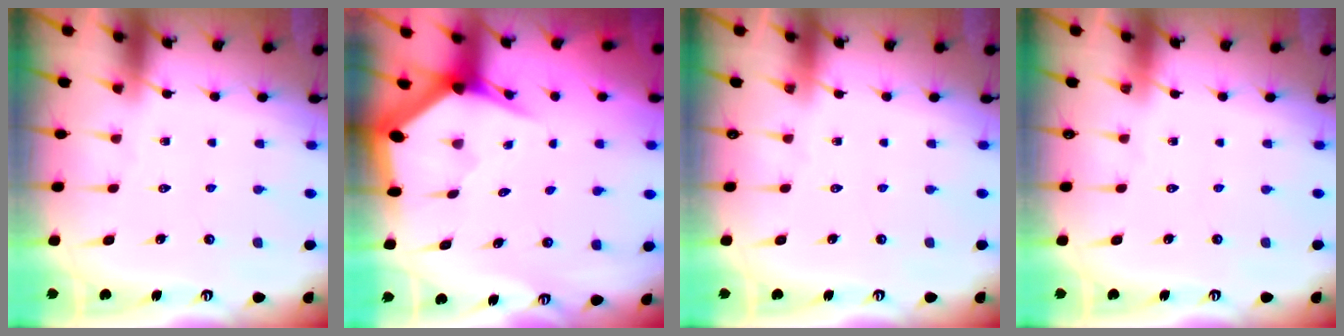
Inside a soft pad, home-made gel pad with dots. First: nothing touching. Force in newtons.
{"total": 3.5, "press": 3.5, "slide": 0.0}
{"total": 0.0}
{"total": 0.0}